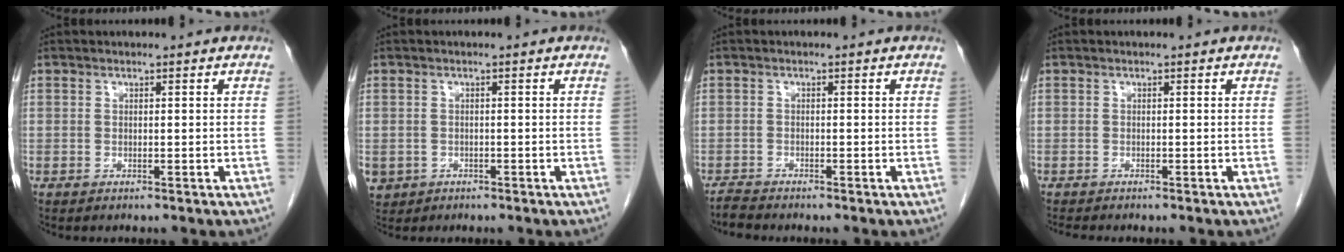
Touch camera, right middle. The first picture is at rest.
{"total": 4.0, "force": [-2.0, 3.4, 0.8], "torque": [-0.020, 0.001, -0.029]}
{"total": 1.6, "force": [-1.6, -0.1, 0.1], "torque": [-0.007, -0.009, -0.033]}
{"total": 2.1, "force": [-1.9, 0.2, 0.9], "torque": [-0.020, -0.006, -0.028]}